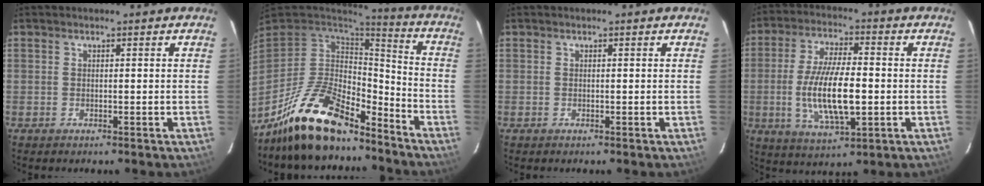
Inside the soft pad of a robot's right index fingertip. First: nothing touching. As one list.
[{"total": 18.8, "force": [-14.0, 7.1, 10.3], "torque": [-0.214, -0.008, -0.242]}, {"total": 0.0}, {"total": 13.8, "force": [-2.0, 4.5, 12.9], "torque": [-0.253, -0.010, -0.032]}]